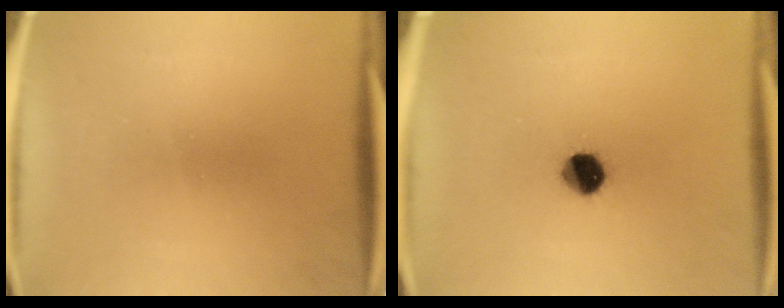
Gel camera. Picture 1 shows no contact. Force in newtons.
{"total": 6.7}